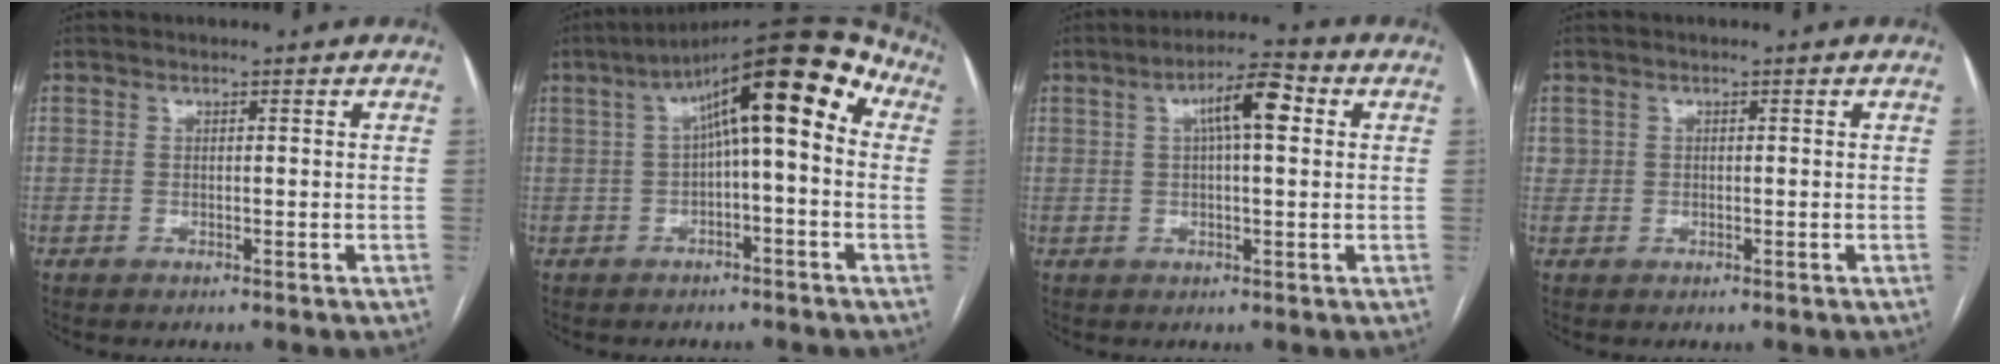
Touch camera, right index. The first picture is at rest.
{"total": 14.9, "force": [3.1, 3.3, 14.2], "torque": [-0.205, 0.063, 0.038]}
{"total": 7.2, "force": [2.1, 1.5, 6.8], "torque": [-0.116, 0.025, 0.030]}
{"total": 1.2, "force": [0.4, 1.1, 0.1], "torque": [0.010, 0.006, 0.004]}